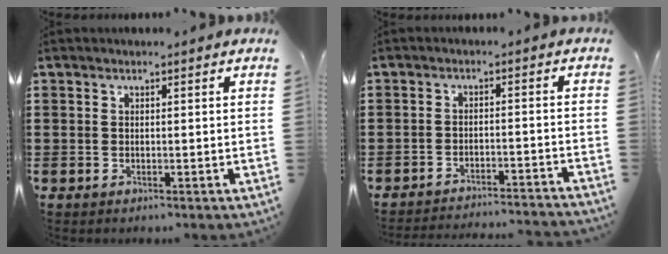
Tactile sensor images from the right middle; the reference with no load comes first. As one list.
[{"total": 3.1, "force": [-3.1, -0.2, 0.3], "torque": [-0.009, 0.001, -0.065]}]